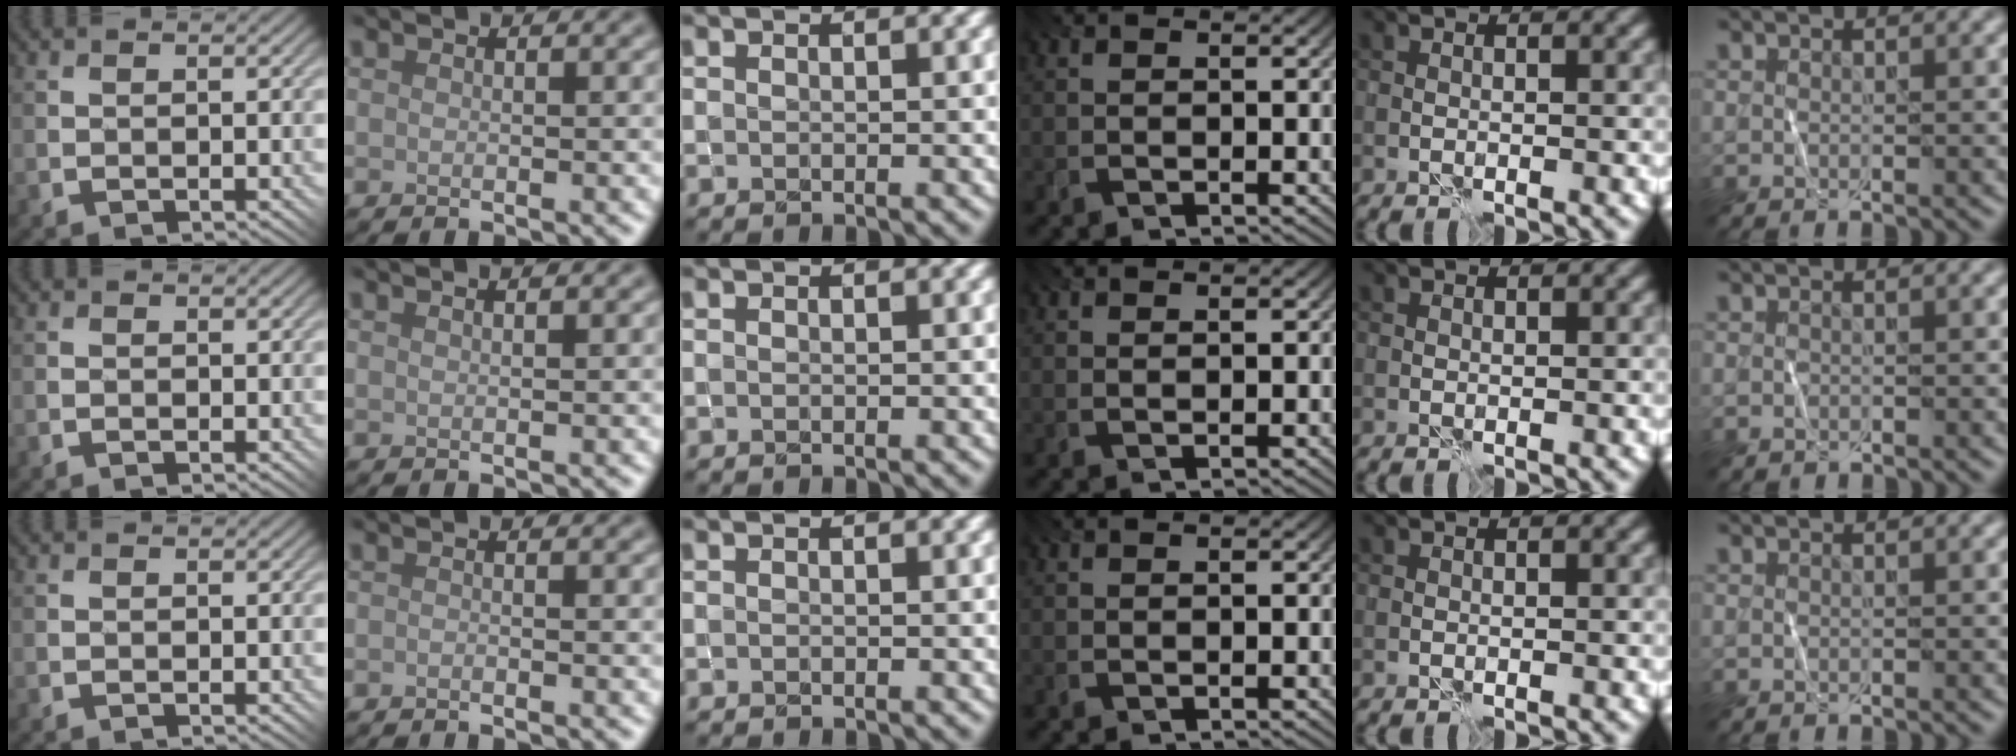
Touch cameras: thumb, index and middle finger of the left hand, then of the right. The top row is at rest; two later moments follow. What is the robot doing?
{"motion": "fold", "object": "shorts"}